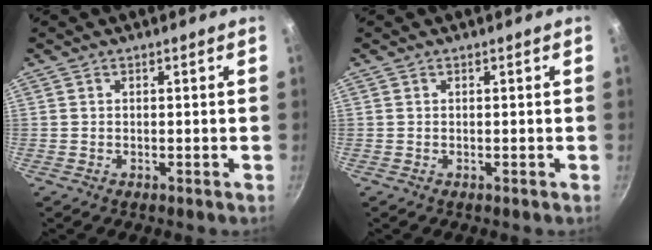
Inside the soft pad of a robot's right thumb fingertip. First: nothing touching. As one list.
[{"total": 0.0}]